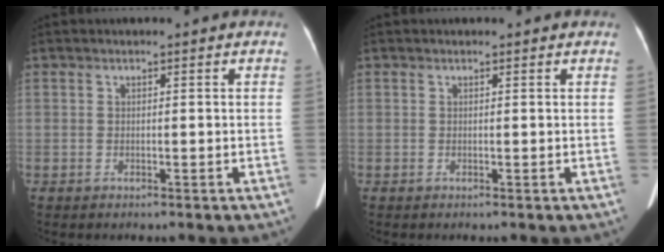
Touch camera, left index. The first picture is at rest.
{"total": 0.6, "force": [0.6, 0.2, 0.1], "torque": [-0.008, 0.004, 0.007]}